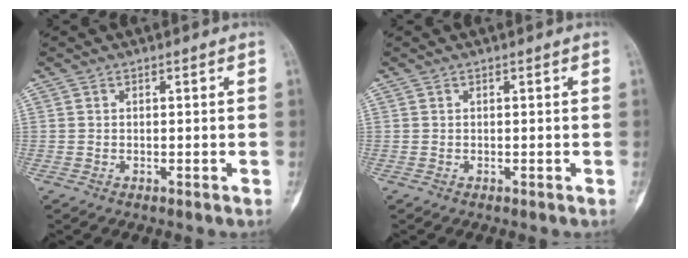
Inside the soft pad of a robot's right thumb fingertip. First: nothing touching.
{"total": 0.0}